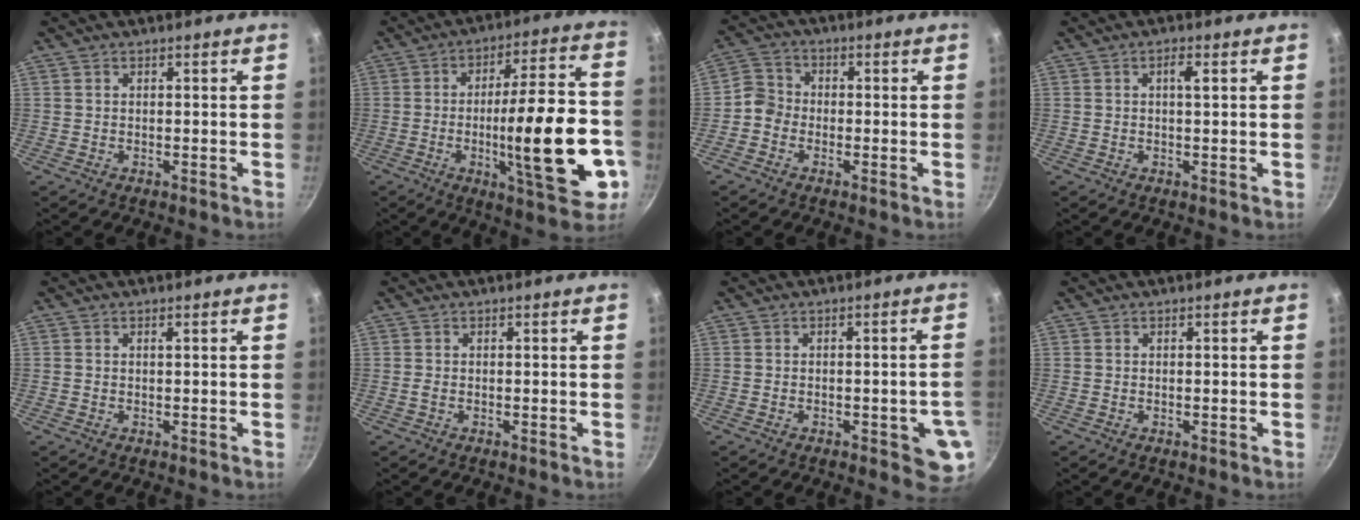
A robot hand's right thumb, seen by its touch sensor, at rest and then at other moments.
{"total": 22.9, "force": [-5.8, 6.3, 21.2], "torque": [-0.288, 0.031, -0.079]}
{"total": 4.3, "force": [-1.6, 3.7, 1.5], "torque": [-0.010, 0.022, -0.047]}
{"total": 2.4, "force": [0.6, 0.6, 2.3], "torque": [-0.038, 0.000, 0.009]}
{"total": 0.0}
{"total": 0.6, "force": [-0.2, 0.3, 0.4], "torque": [-0.011, 0.001, -0.006]}
{"total": 7.0, "force": [-2.0, 2.6, 6.2], "torque": [-0.052, 0.005, -0.022]}
{"total": 0.0}